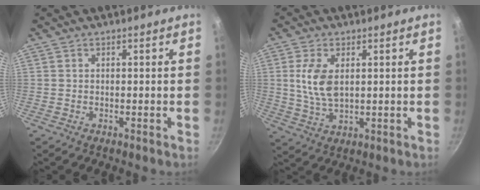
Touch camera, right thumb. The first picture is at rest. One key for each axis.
{"total": 7.7, "fx": 1.5, "fy": 4.2, "fz": 6.3, "tx": -0.127, "ty": -0.008, "tz": 0.031}